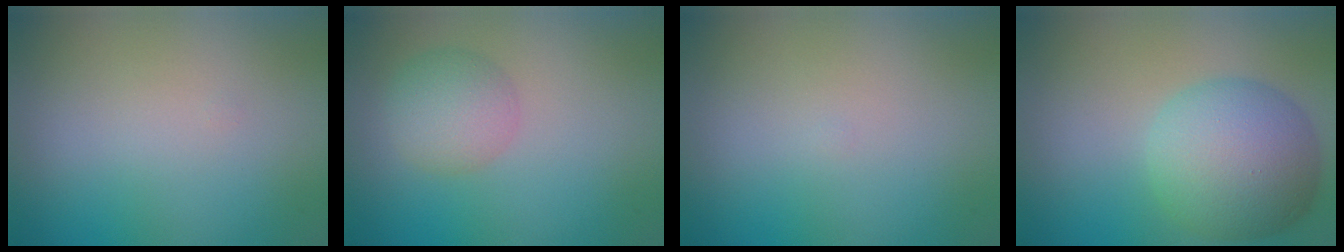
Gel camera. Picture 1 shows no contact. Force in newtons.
{"total": 3.3, "press": 3.3, "slide": 0.1}
{"total": 0.0}
{"total": 7.9, "press": 7.9, "slide": 0.1}